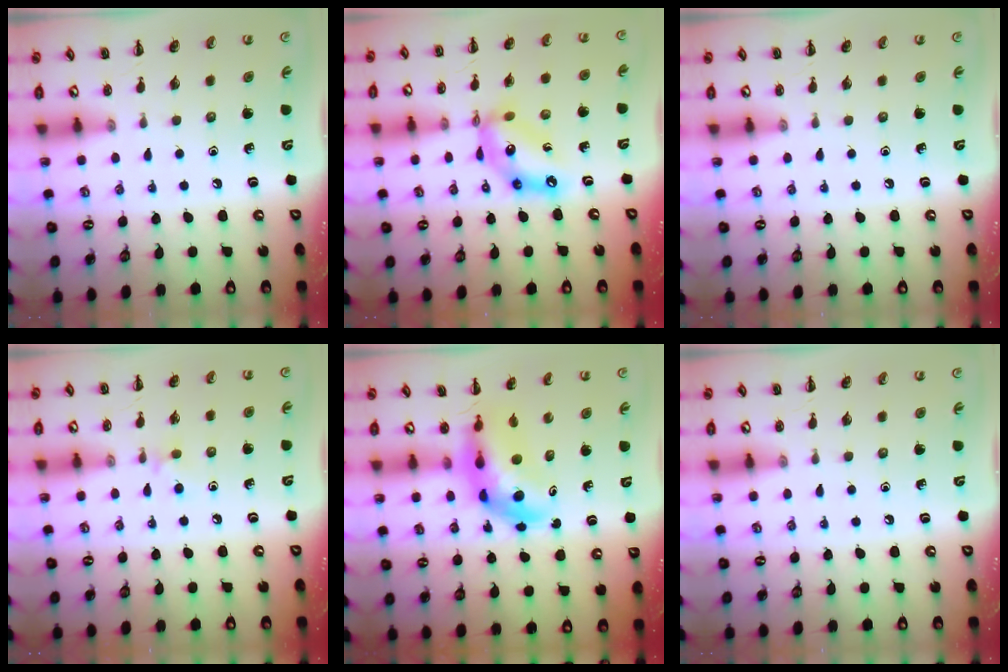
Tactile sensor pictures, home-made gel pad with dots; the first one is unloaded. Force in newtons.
{"total": 13.5, "press": 13.0, "slide": 3.6}
{"total": 0.0}
{"total": 3.5, "press": 3.2, "slide": 1.5}
{"total": 6.9, "press": 6.6, "slide": 2.0}
{"total": 0.0}